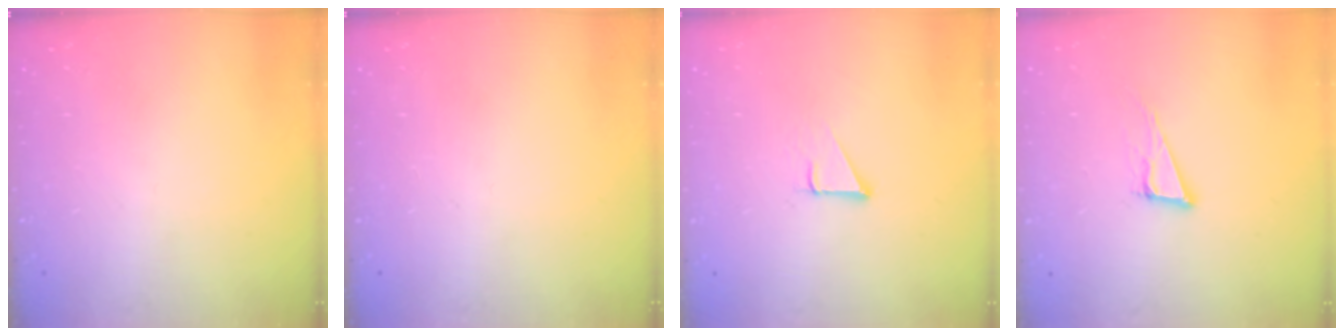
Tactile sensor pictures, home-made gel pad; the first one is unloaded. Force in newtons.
{"total": 0.0}
{"total": 1.6, "press": 1.6, "slide": 0.2}
{"total": 9.8, "press": 9.2, "slide": 3.3}